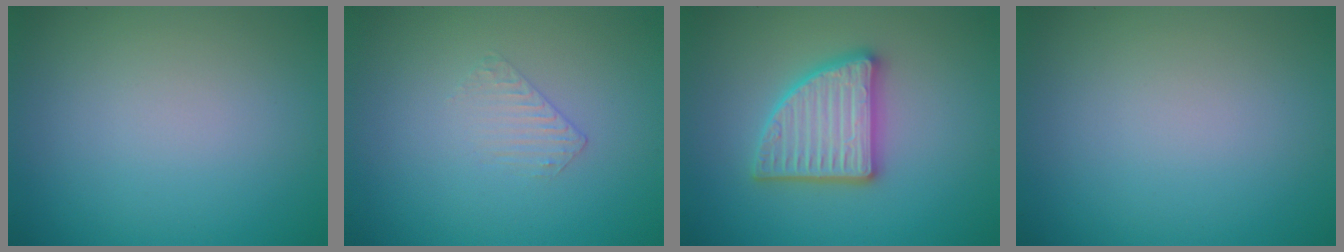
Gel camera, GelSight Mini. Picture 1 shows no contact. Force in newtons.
{"total": 0.9, "press": 0.2, "slide": 0.9}
{"total": 4.8, "press": 4.7, "slide": 0.8}
{"total": 0.0}